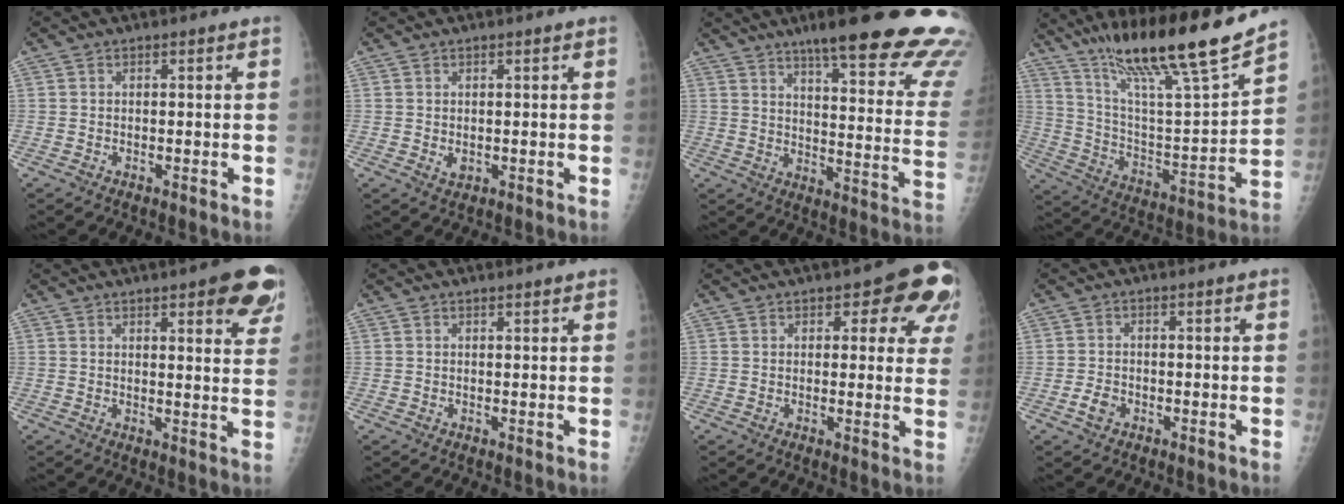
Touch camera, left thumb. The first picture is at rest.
{"total": 1.6, "force": [0.2, 1.0, 1.2], "torque": [-0.017, -0.005, 0.008]}
{"total": 28.8, "force": [21.0, 4.8, 19.1], "torque": [-0.190, -0.106, 0.267]}
{"total": 24.5, "force": [17.9, 2.4, 16.5], "torque": [-0.253, -0.064, 0.314]}
{"total": 11.4, "force": [6.5, 3.2, 8.8], "torque": [-0.073, -0.025, 0.073]}
{"total": 1.0, "force": [0.8, 0.2, 0.4], "torque": [-0.005, -0.002, 0.012]}
{"total": 10.3, "force": [5.1, 4.6, 7.6], "torque": [-0.039, -0.014, 0.049]}
{"total": 2.4, "force": [-1.1, 1.6, 1.4], "torque": [-0.024, 0.004, -0.021]}